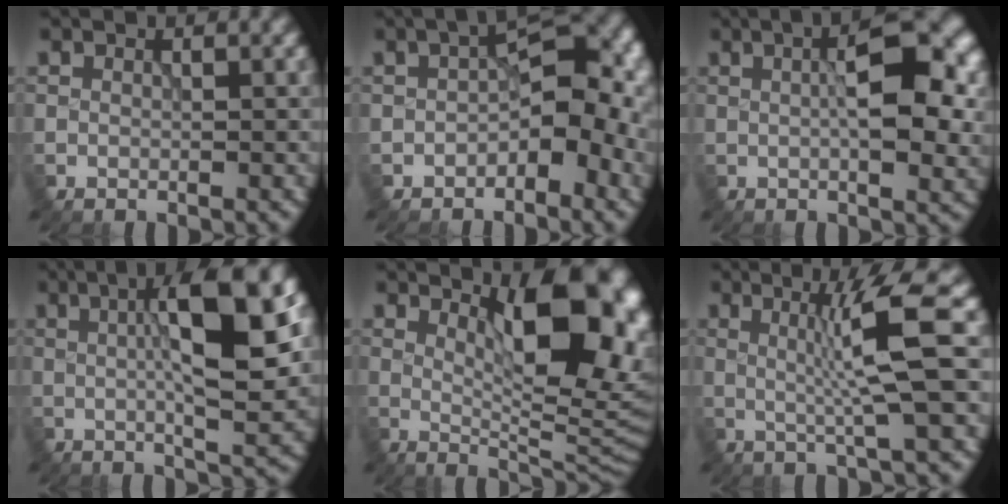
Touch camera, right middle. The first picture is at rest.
{"total": 5.7, "force": [-1.4, 3.0, 4.6], "torque": [-0.052, 0.014, -0.031]}
{"total": 8.8, "force": [1.1, 3.4, 8.1], "torque": [-0.111, 0.006, 0.016]}
{"total": 10.4, "force": [1.7, 2.7, 9.9], "torque": [-0.143, 0.006, 0.027]}
{"total": 11.8, "force": [3.8, 4.1, 10.4], "torque": [-0.131, -0.003, 0.063]}
{"total": 5.2, "force": [0.5, -0.1, 5.2], "torque": [-0.095, 0.007, 0.012]}